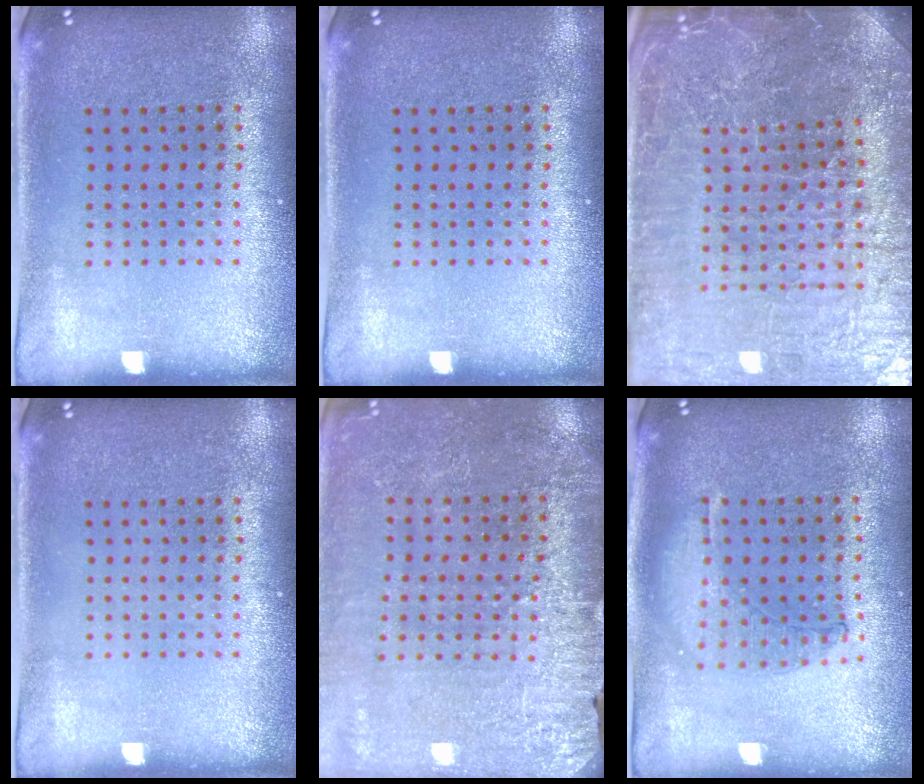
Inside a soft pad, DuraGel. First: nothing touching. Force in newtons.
{"total": 0.0}
{"total": 5.7, "press": 5.3, "slide": 2.0}
{"total": 0.0}
{"total": 2.9, "press": 2.9, "slide": 0.3}
{"total": 0.9, "press": 0.9, "slide": 0.2}